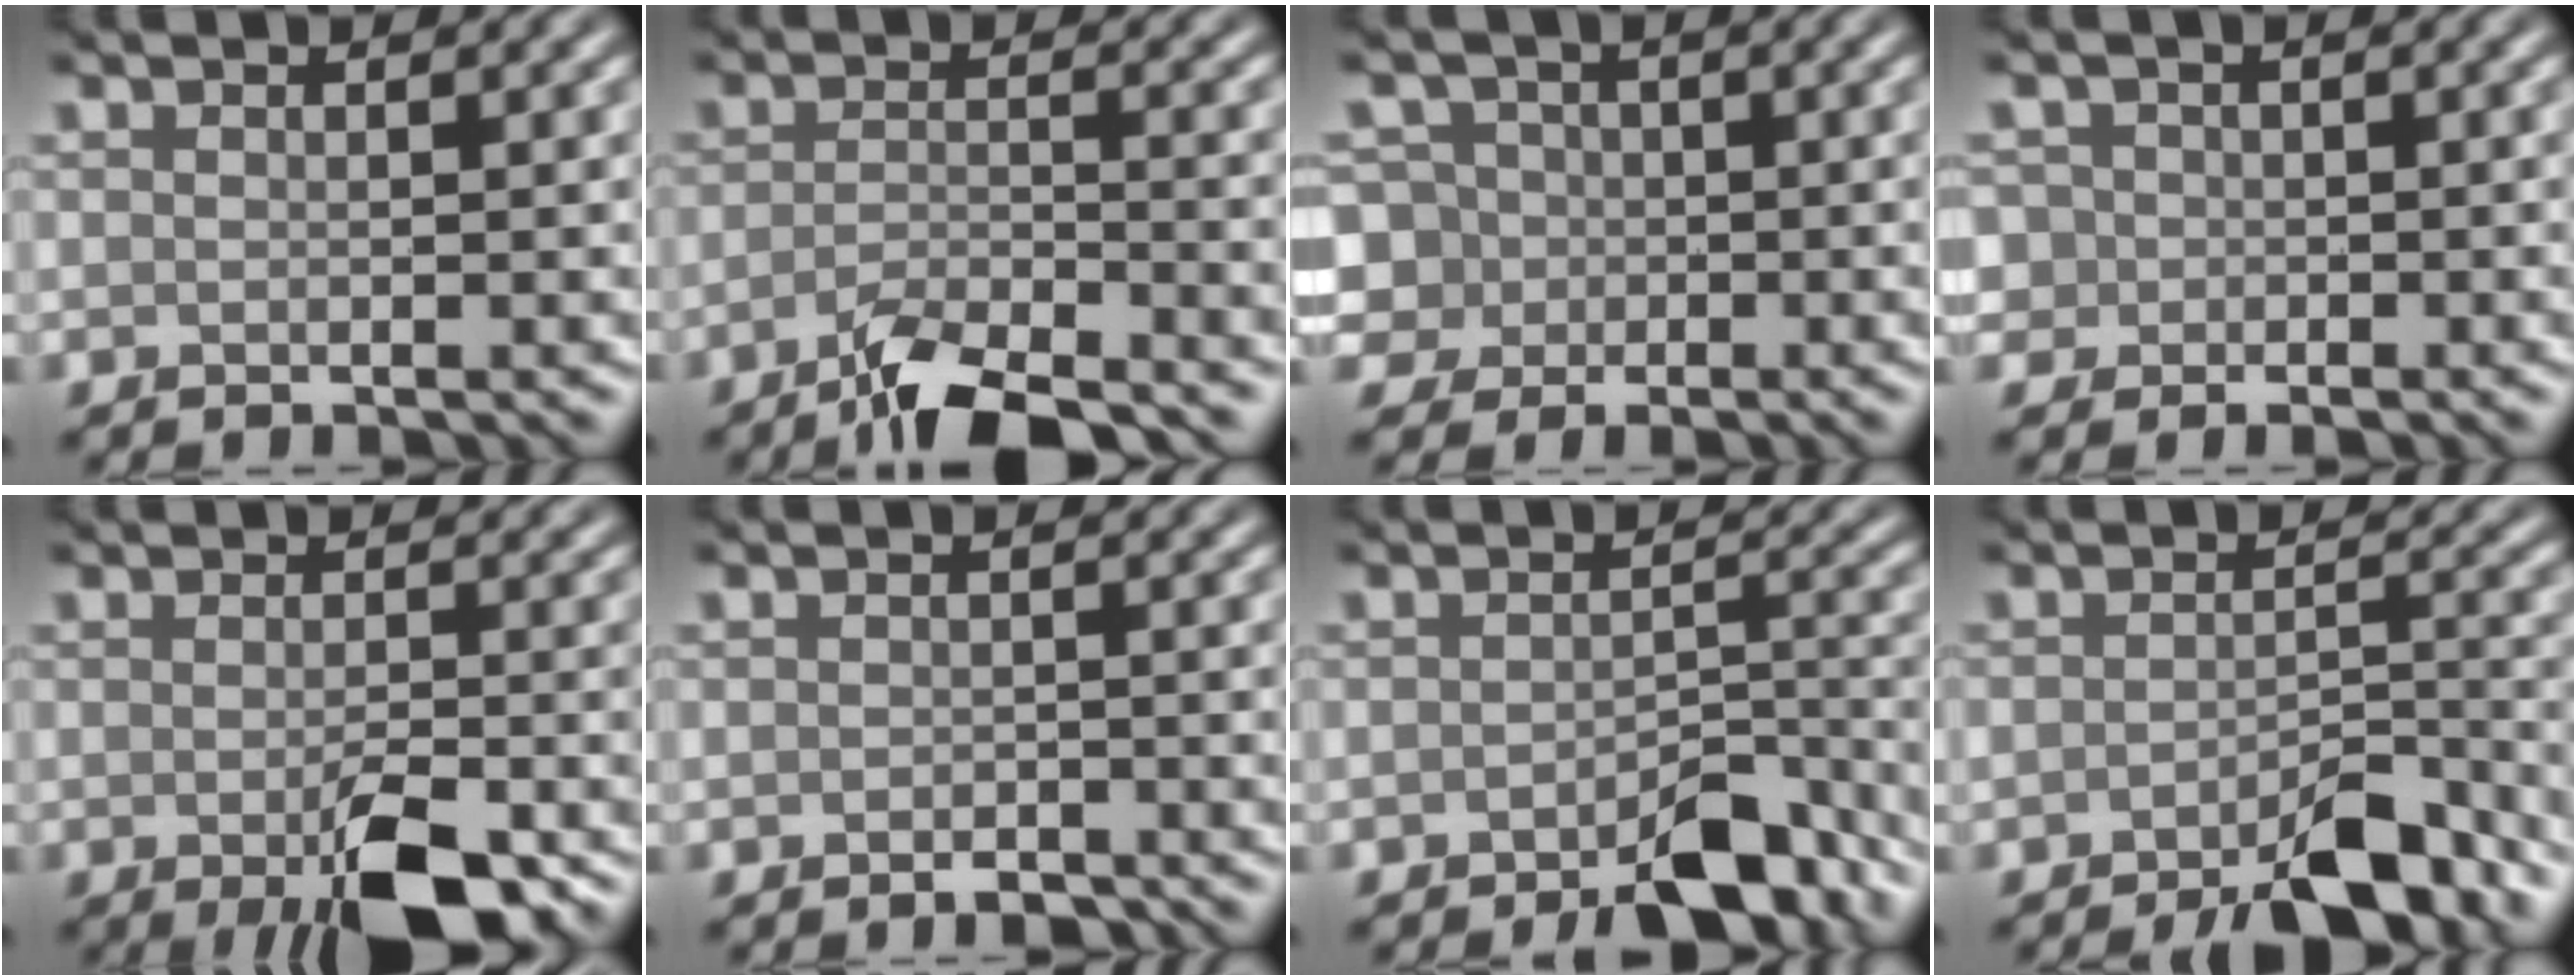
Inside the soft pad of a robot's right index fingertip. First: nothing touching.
{"total": 4.8, "force": [-3.6, 0.9, 3.0], "torque": [-0.051, -0.003, -0.076]}
{"total": 7.5, "force": [-0.9, 7.1, 2.3], "torque": [-0.051, 0.025, -0.045]}
{"total": 3.3, "force": [0.3, 3.2, 0.8], "torque": [0.001, 0.018, -0.020]}
{"total": 5.1, "force": [-2.2, 1.8, 4.3], "torque": [-0.068, -0.011, -0.034]}
{"total": 1.4, "force": [-1.0, 0.8, 0.7], "torque": [-0.011, -0.003, -0.017]}
{"total": 5.4, "force": [-3.8, 2.1, 3.2], "torque": [-0.038, 0.004, -0.053]}
{"total": 5.7, "force": [-4.3, 1.4, 3.5], "torque": [-0.045, 0.005, -0.065]}